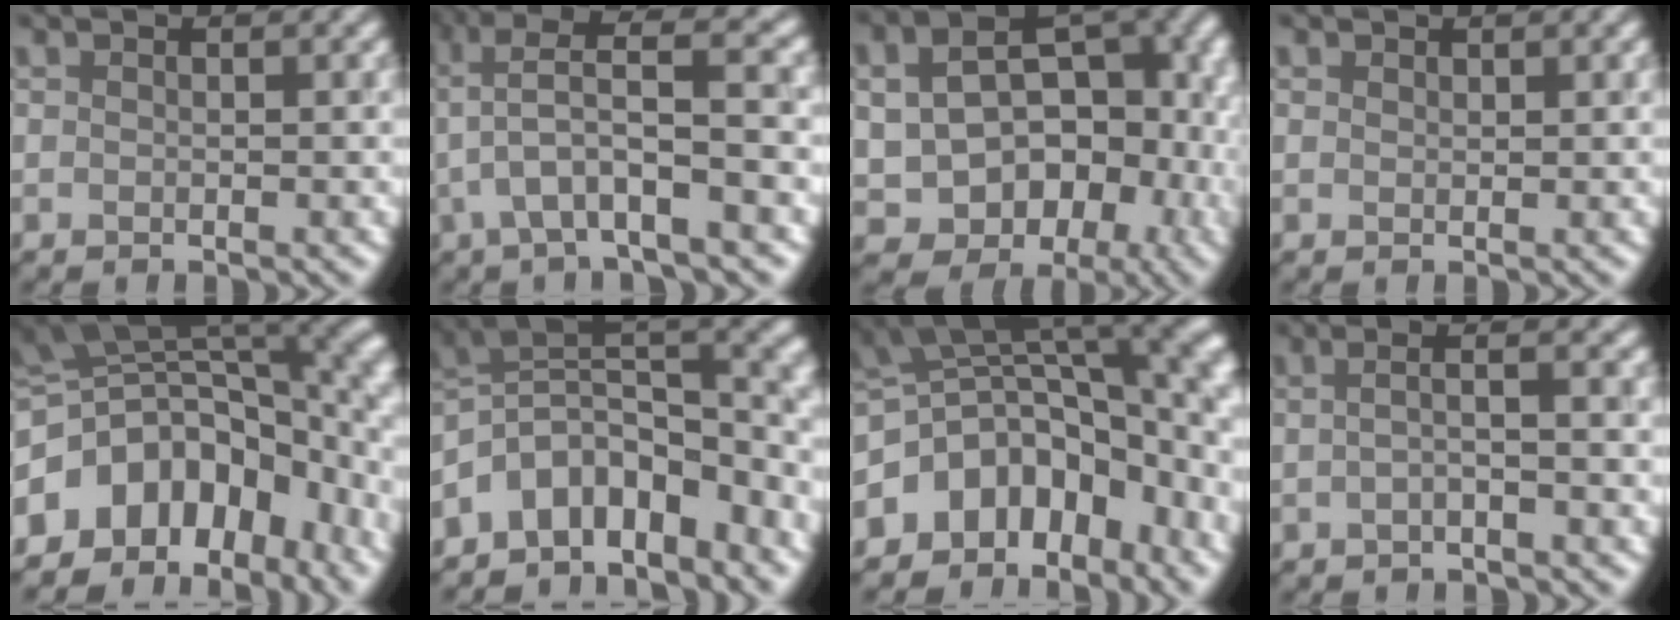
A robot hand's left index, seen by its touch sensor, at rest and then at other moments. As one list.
[{"total": 6.2, "force": [-1.0, 0.1, 6.1], "torque": [-0.133, 0.007, 0.017]}, {"total": 10.5, "force": [-2.7, 7.5, 6.8], "torque": [-0.118, -0.045, 0.015]}, {"total": 1.2, "force": [0.2, -0.8, -0.8], "torque": [0.006, -0.013, 0.021]}, {"total": 11.9, "force": [-5.9, 8.2, 6.4], "torque": [-0.125, -0.018, -0.062]}, {"total": 9.7, "force": [-6.6, 4.0, 5.8], "torque": [-0.097, 0.001, -0.082]}, {"total": 9.7, "force": [-6.1, 6.1, 4.5], "torque": [-0.079, -0.012, -0.074]}, {"total": 1.8, "force": [-1.4, -0.8, 0.9], "torque": [-0.032, -0.010, 0.009]}]